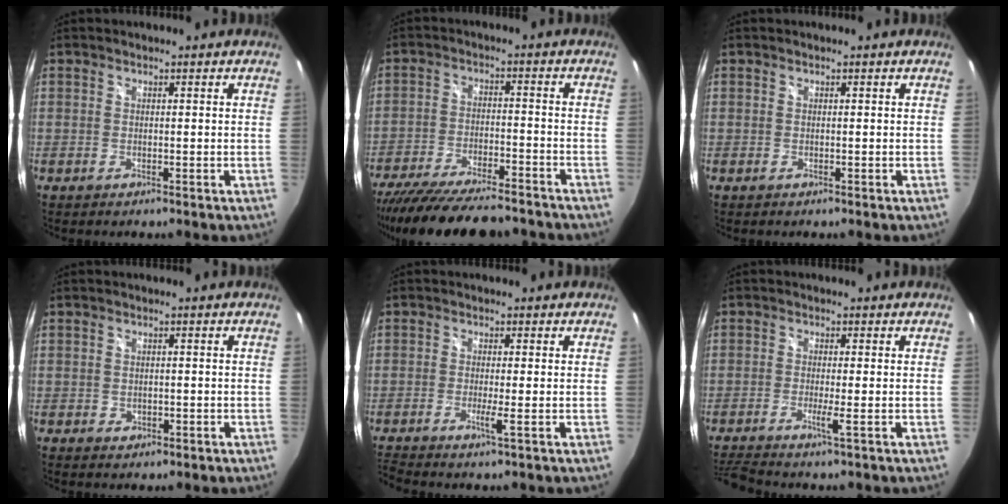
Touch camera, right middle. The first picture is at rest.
{"total": 20.5, "force": [-17.5, 4.4, 9.6], "torque": [-0.189, -0.043, -0.265]}
{"total": 0.0}
{"total": 1.5, "force": [-0.5, 1.2, 0.7], "torque": [-0.010, -0.004, -0.008]}
{"total": 3.4, "force": [-1.8, -1.0, 2.7], "torque": [-0.066, -0.012, -0.042]}
{"total": 5.1, "force": [-3.5, -0.9, 3.6], "torque": [-0.085, -0.018, -0.069]}